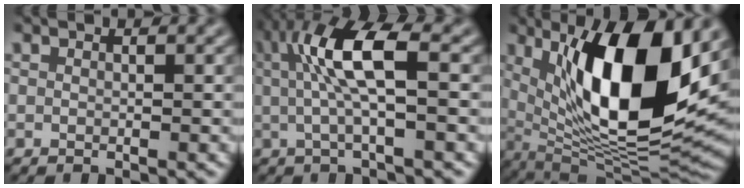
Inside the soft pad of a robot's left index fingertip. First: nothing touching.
{"total": 6.3, "force": [0.9, 1.5, 6.0], "torque": [-0.124, 0.006, 0.016]}
{"total": 14.0, "force": [3.6, 5.0, 12.6], "torque": [-0.207, -0.018, 0.064]}